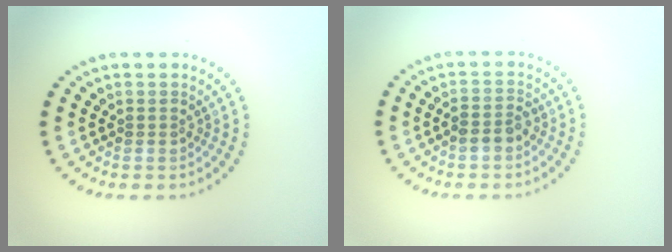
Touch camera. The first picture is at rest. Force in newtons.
{"total": 1.9, "press": 1.8, "slide": 0.6}